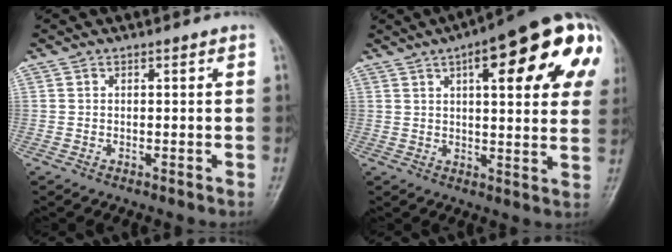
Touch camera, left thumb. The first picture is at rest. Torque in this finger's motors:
{"motor_torque": [2.24, 2.76, 1.45, -1.32, 0.15]}